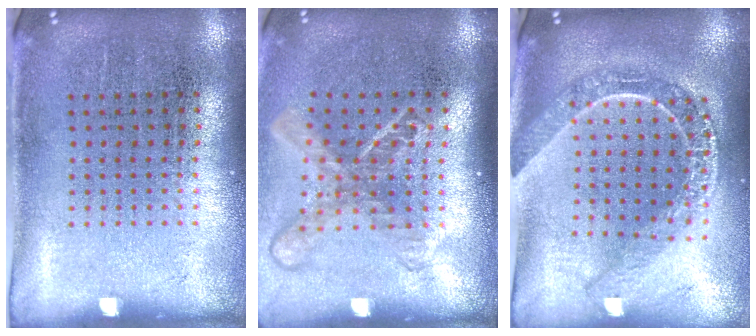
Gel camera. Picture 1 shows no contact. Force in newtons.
{"total": 1.8, "press": 1.3, "slide": 1.2}
{"total": 2.2, "press": 1.9, "slide": 1.1}